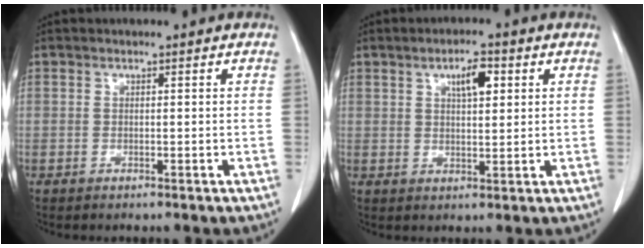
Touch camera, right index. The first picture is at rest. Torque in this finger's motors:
{"motor_torque": [0.34, 0.30, 0.06, 0.05]}